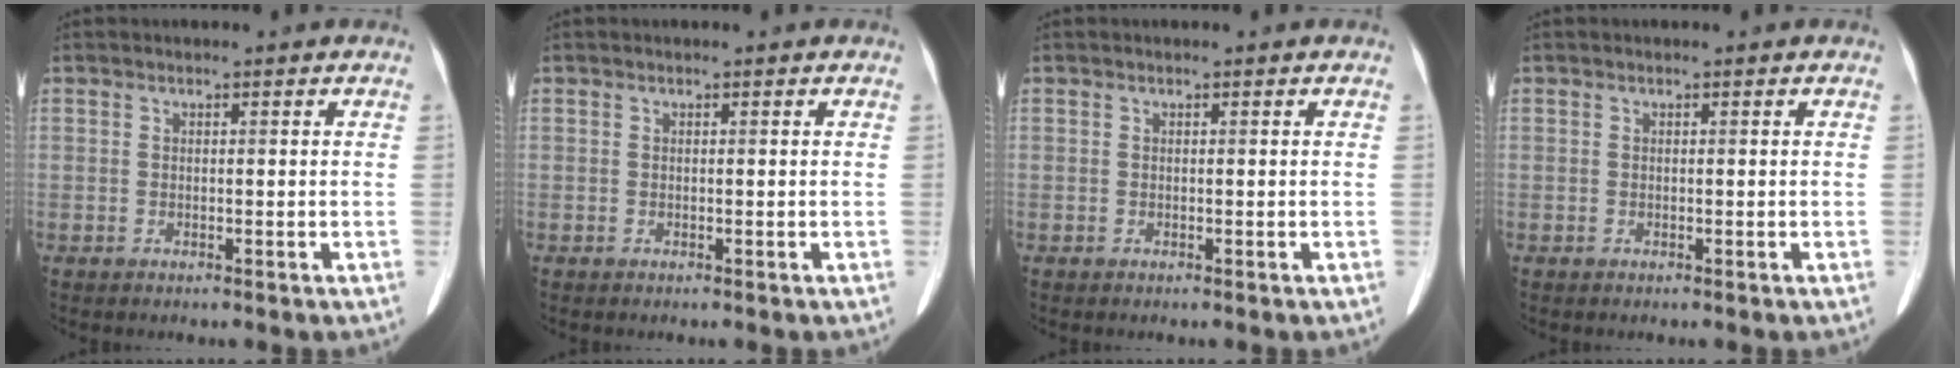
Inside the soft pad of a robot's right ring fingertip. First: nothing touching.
{"total": 0.0}
{"total": 0.0}
{"total": 0.0}